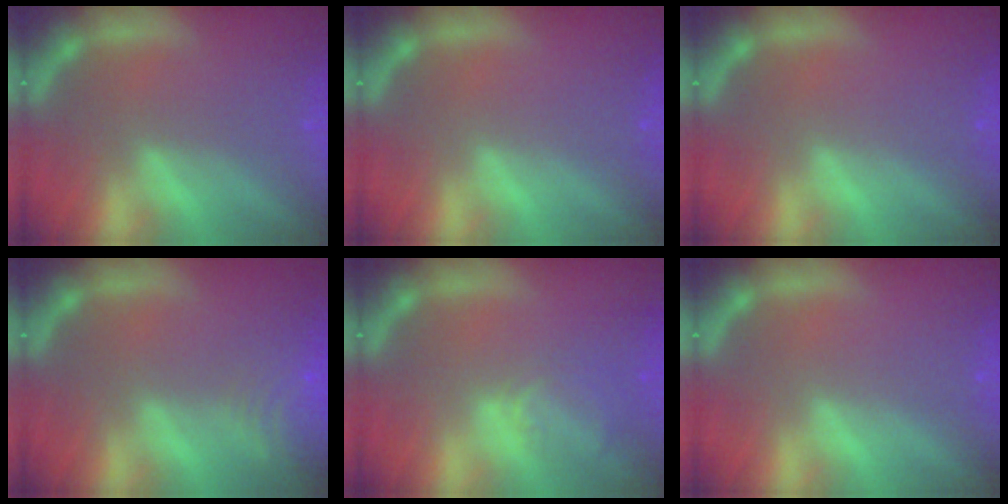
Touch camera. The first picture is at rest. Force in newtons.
{"total": 0.0}
{"total": 0.0}
{"total": 6.5}
{"total": 2.9}
{"total": 0.0}